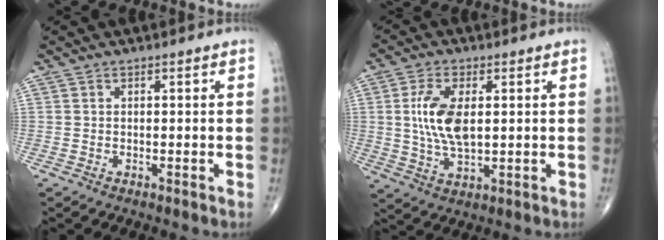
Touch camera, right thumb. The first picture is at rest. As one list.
[{"total": 9.6, "force": [1.4, 4.6, 8.4], "torque": [-0.170, -0.009, 0.029]}]